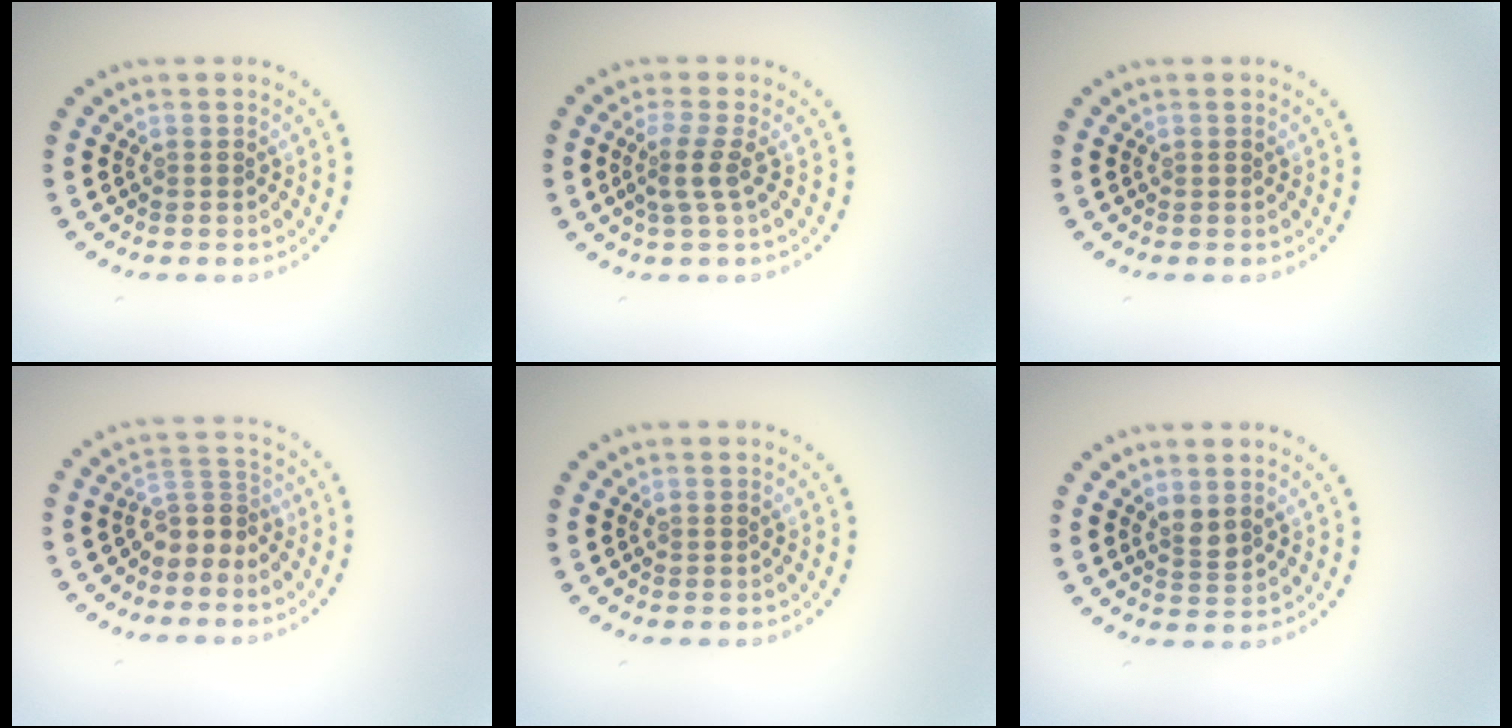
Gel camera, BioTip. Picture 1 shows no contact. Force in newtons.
{"total": 2.0, "press": 1.5, "slide": 1.3}
{"total": 0.0}
{"total": 2.5, "press": 1.7, "slide": 1.9}
{"total": 0.0}
{"total": 1.5, "press": 1.4, "slide": 0.7}